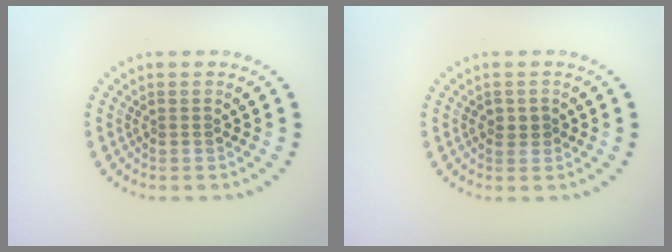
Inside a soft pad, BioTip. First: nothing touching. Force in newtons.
{"total": 1.3, "press": 1.2, "slide": 0.5}